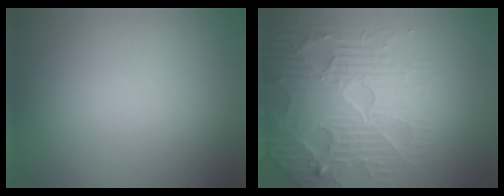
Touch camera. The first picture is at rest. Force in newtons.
{"total": 7.0, "press": 6.9, "slide": 1.4}